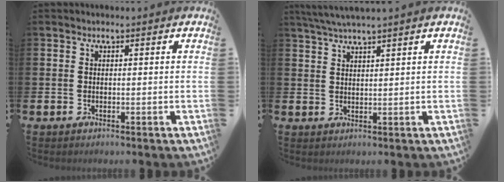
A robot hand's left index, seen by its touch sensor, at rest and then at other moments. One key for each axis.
{"total": 3.2, "fx": 2.9, "fy": -0.4, "fz": 1.1, "tx": -0.033, "ty": -0.005, "tz": 0.056}